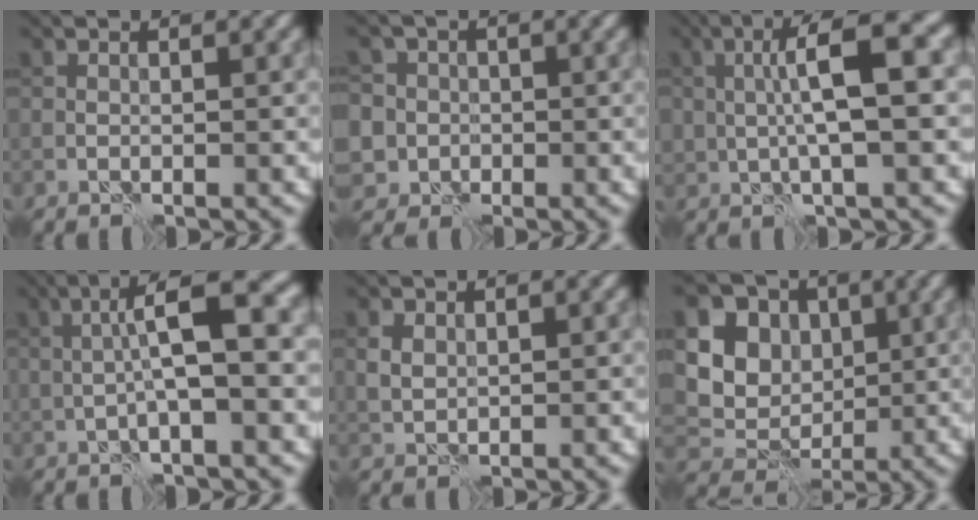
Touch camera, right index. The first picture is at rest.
{"total": 6.6, "force": [-0.4, 6.3, 1.7], "torque": [-0.032, 0.023, -0.037]}
{"total": 6.5, "force": [0.7, 1.7, 6.2], "torque": [-0.110, 0.014, 0.004]}
{"total": 6.5, "force": [0.4, 1.5, 6.3], "torque": [-0.107, 0.018, -0.001]}
{"total": 1.7, "force": [0.4, 1.3, 1.0], "torque": [-0.023, 0.001, 0.009]}
{"total": 9.4, "force": [2.6, 7.9, 4.4], "torque": [-0.091, 0.025, 0.029]}